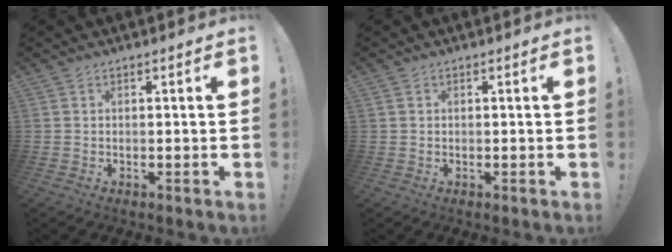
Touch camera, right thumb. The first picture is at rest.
{"total": 0.6, "force": [0.3, 0.4, 0.1], "torque": [-0.007, 0.003, 0.008]}